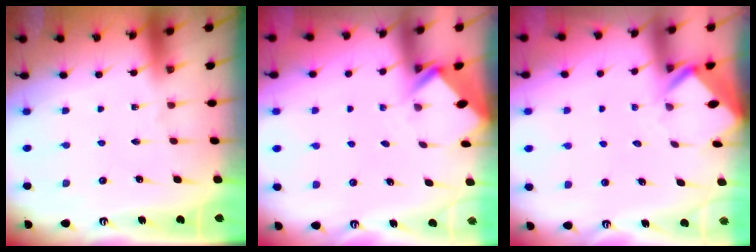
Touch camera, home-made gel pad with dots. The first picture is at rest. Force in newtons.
{"total": 2.7, "press": 2.7, "slide": 0.2}
{"total": 3.1, "press": 3.1, "slide": 0.2}